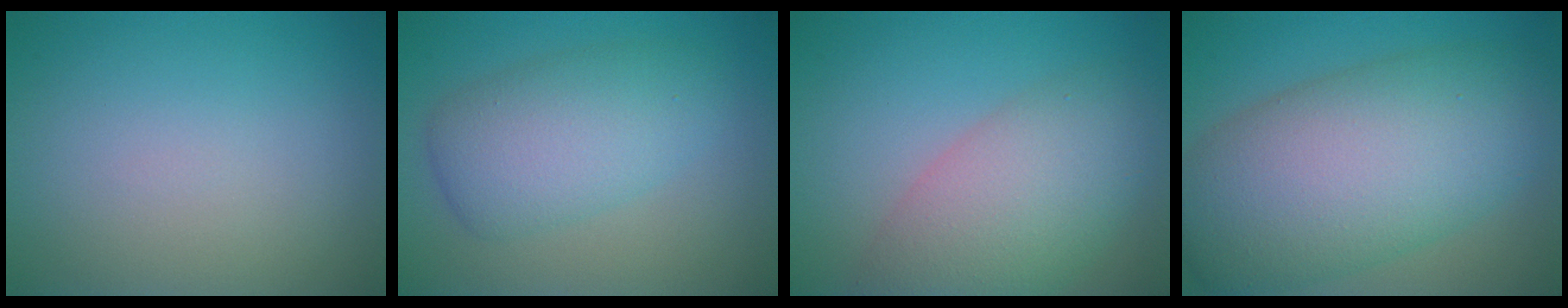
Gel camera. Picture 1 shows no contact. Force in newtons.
{"total": 3.9, "press": 3.8, "slide": 0.4}
{"total": 7.2, "press": 7.2, "slide": 0.3}
{"total": 12.2, "press": 12.2, "slide": 0.4}